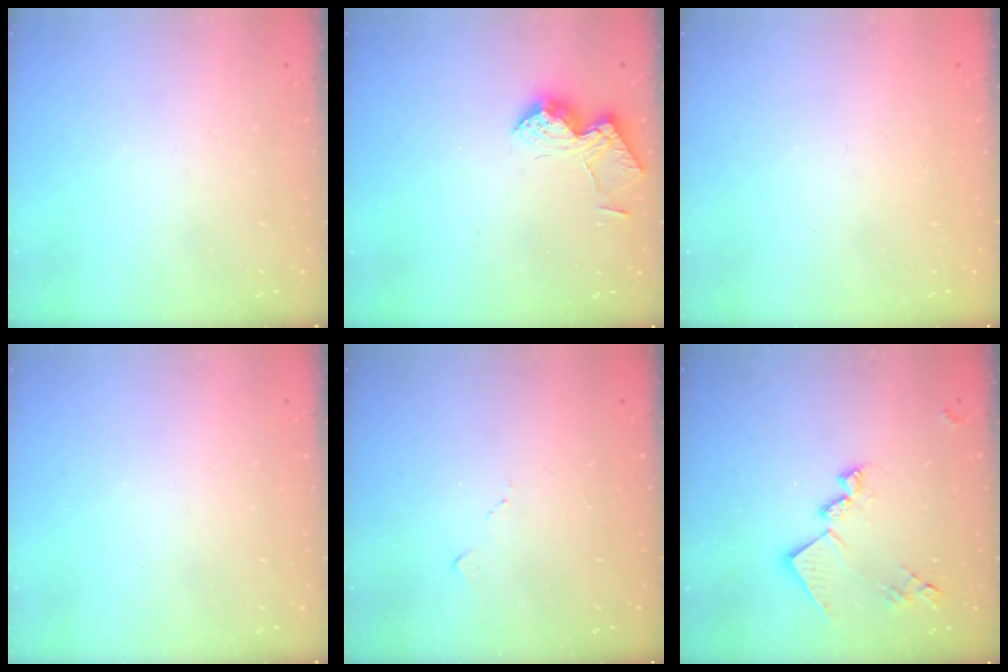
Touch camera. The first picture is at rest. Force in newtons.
{"total": 12.5, "press": 12.5, "slide": 0.7}
{"total": 1.1, "press": 1.1, "slide": 0.1}
{"total": 0.0}
{"total": 5.6, "press": 5.5, "slide": 0.8}
{"total": 14.8, "press": 14.8, "slide": 0.5}